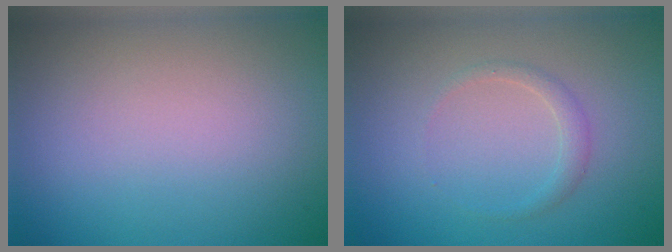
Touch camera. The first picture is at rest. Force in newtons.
{"total": 1.1, "press": 1.1, "slide": 0.1}